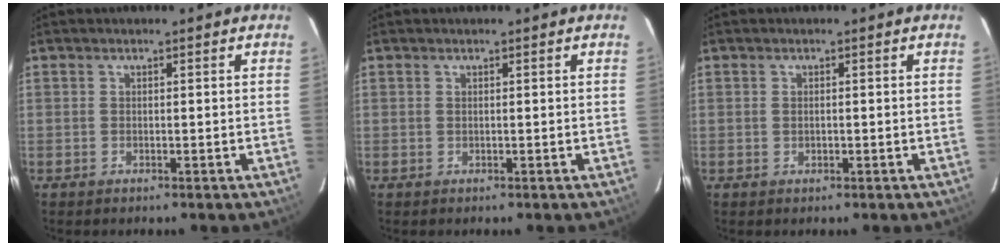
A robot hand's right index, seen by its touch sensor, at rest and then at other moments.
{"total": 0.0}
{"total": 0.6, "force": [-0.1, 0.4, 0.4], "torque": [-0.008, 0.001, -0.002]}